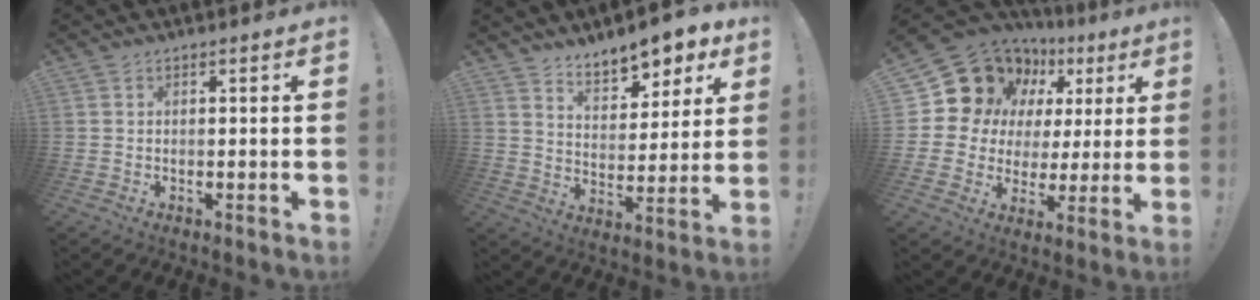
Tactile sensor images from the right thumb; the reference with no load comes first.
{"total": 10.8, "force": [8.9, 3.8, 4.8], "torque": [-0.073, -0.067, 0.159]}
{"total": 16.0, "force": [10.4, 10.4, 6.2], "torque": [-0.098, -0.079, 0.210]}